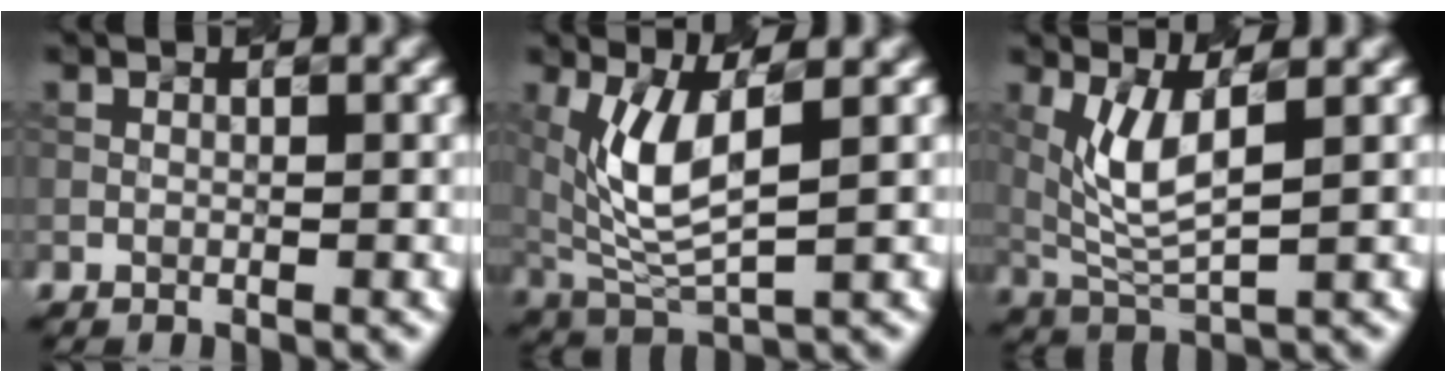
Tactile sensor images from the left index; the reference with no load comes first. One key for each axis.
{"total": 5.5, "fx": 1.4, "fy": 1.9, "fz": 5.0, "tx": -0.122, "ty": -0.011, "tz": 0.046}
{"total": 4.1, "fx": 1.2, "fy": 1.1, "fz": 3.7, "tx": -0.089, "ty": -0.005, "tz": 0.043}